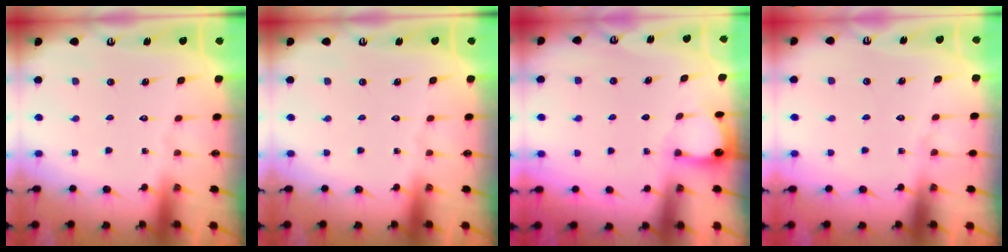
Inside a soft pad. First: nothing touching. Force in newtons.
{"total": 0.0}
{"total": 2.0, "press": 2.0, "slide": 0.2}
{"total": 3.5, "press": 3.5, "slide": 0.4}